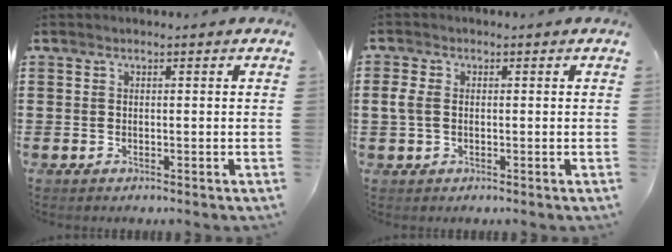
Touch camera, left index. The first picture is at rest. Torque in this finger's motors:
{"motor_torque": [0.20, 0.08, 0.21, 0.05]}